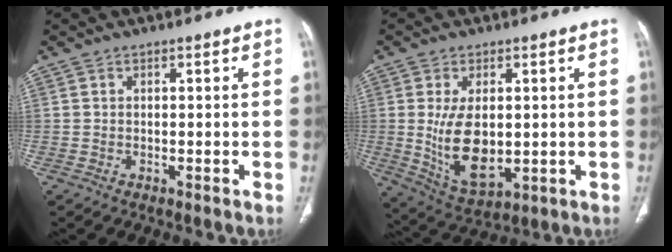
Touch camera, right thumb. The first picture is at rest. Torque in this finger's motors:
{"motor_torque": [-0.45, 1.05, 1.06, 0.35, 0.33]}